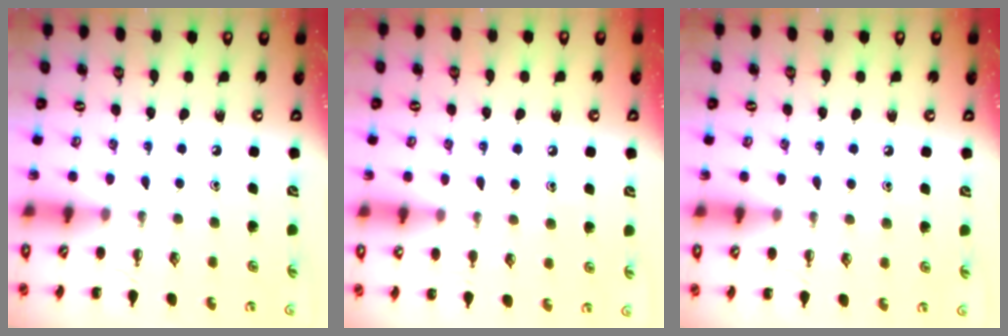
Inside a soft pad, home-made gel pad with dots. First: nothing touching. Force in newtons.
{"total": 7.7, "press": 7.5, "slide": 1.8}
{"total": 4.4, "press": 4.3, "slide": 0.9}